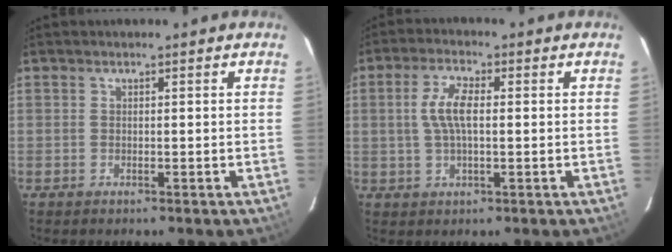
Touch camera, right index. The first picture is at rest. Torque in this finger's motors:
{"motor_torque": [0.15, 0.13, 0.17, 0.09]}